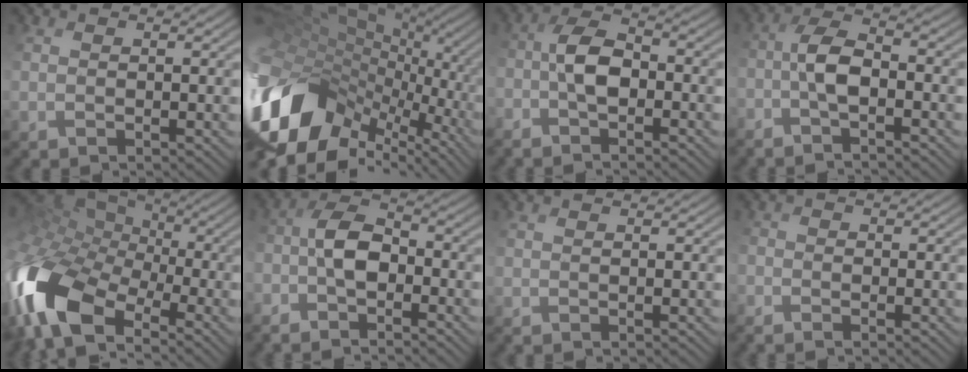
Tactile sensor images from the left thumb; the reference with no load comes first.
{"total": 18.8, "force": [-3.7, 12.4, 13.6], "torque": [-0.310, -0.010, -0.052]}
{"total": 5.8, "force": [-2.3, 2.8, 4.6], "torque": [-0.090, 0.012, -0.058]}
{"total": 5.5, "force": [-2.3, 1.9, 4.6], "torque": [-0.091, 0.009, -0.056]}
{"total": 17.2, "force": [-6.5, 9.5, 12.8], "torque": [-0.328, -0.030, -0.117]}
{"total": 6.1, "force": [-3.0, 3.1, 4.3], "torque": [-0.090, 0.008, -0.074]}
{"total": 0.6, "force": [-0.1, 0.0, 0.6], "torque": [-0.015, -0.001, -0.001]}
{"total": 2.4, "force": [-2.0, 0.9, 1.0], "torque": [-0.021, -0.010, -0.041]}